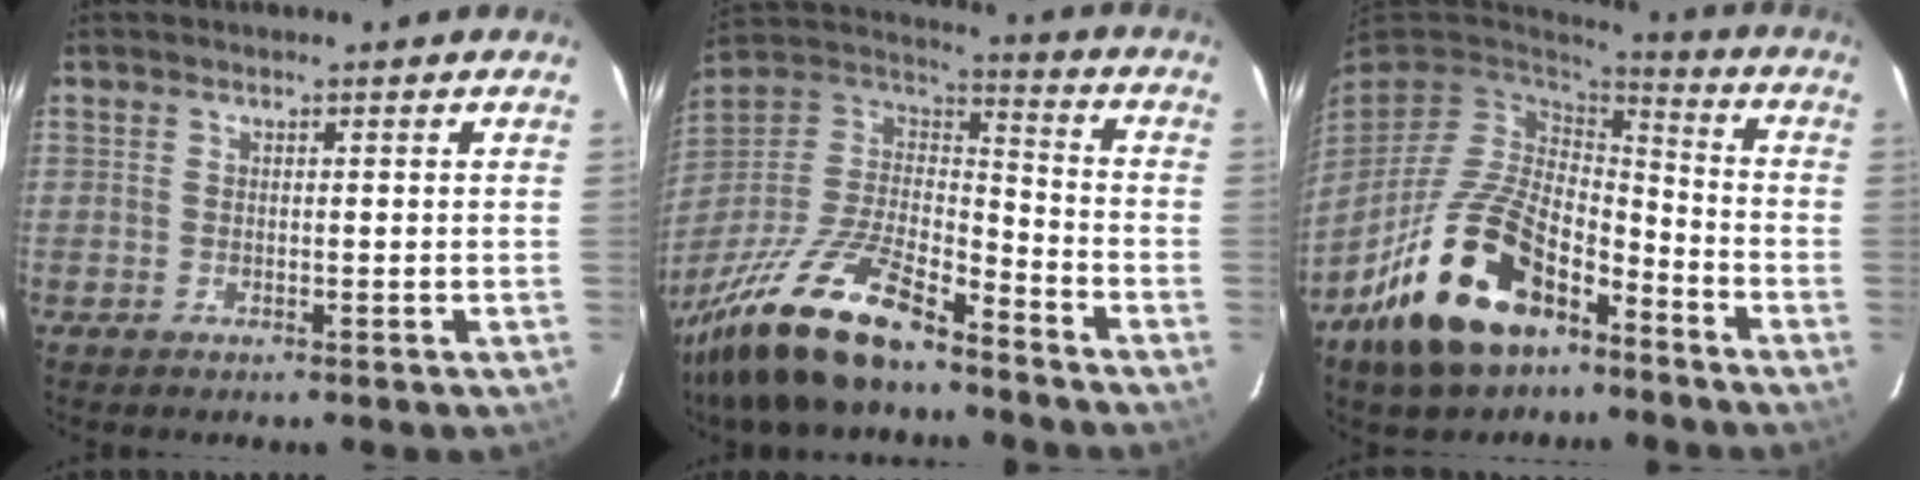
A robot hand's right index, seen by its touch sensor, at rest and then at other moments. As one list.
[{"total": 22.4, "force": [-16.3, 7.1, 13.6], "torque": [-0.284, -0.021, -0.291]}, {"total": 20.9, "force": [-11.5, 11.6, 13.0], "torque": [-0.270, -0.002, -0.188]}]